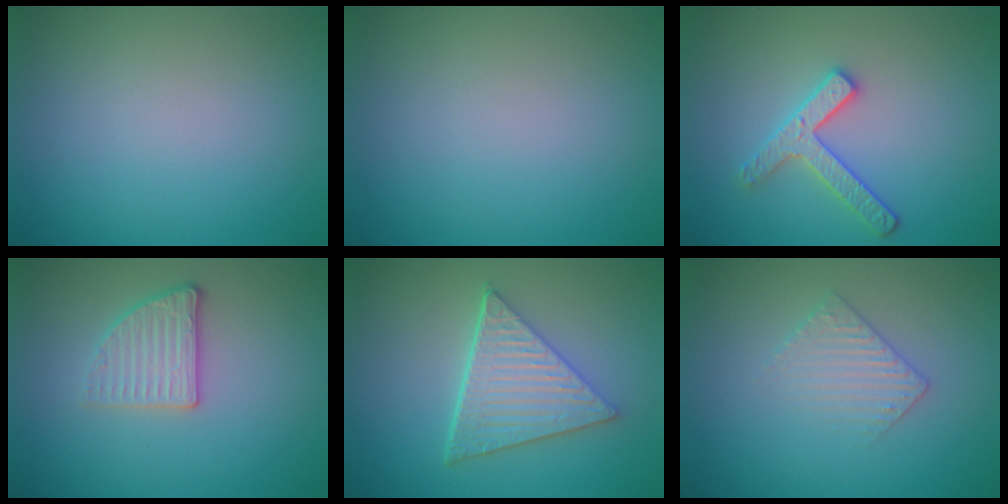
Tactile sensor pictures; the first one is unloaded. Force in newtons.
{"total": 0.0}
{"total": 2.6, "press": 2.6, "slide": 0.4}
{"total": 2.6, "press": 2.4, "slide": 1.0}
{"total": 5.9, "press": 4.4, "slide": 3.9}
{"total": 2.2, "press": 2.2, "slide": 0.5}